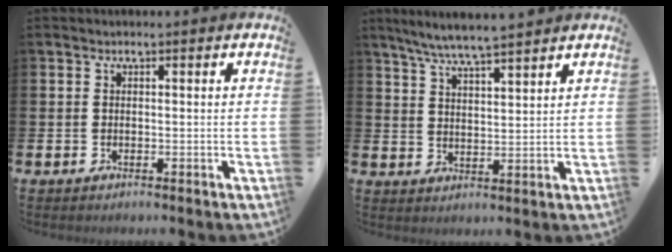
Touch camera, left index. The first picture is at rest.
{"total": 6.1, "force": [5.8, -0.1, 1.9], "torque": [-0.059, -0.023, 0.104]}